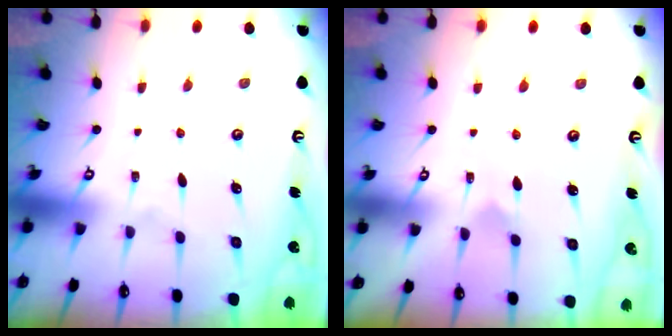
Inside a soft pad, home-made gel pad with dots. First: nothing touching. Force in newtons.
{"total": 2.8, "press": 2.8, "slide": 0.3}